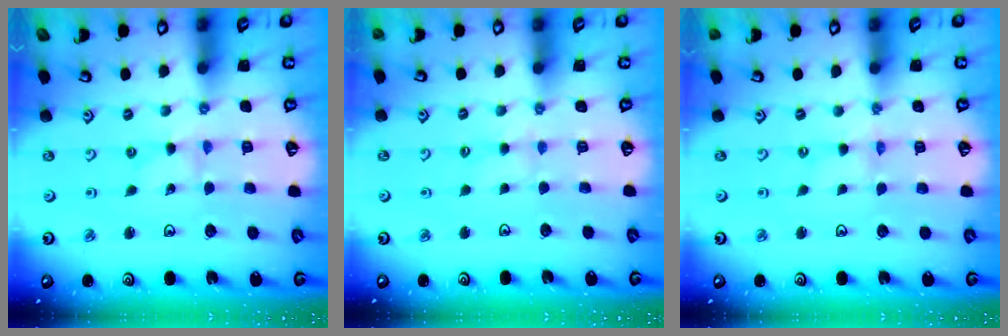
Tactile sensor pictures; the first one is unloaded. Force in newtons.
{"total": 2.8, "press": 2.8, "slide": 0.5}
{"total": 0.0}